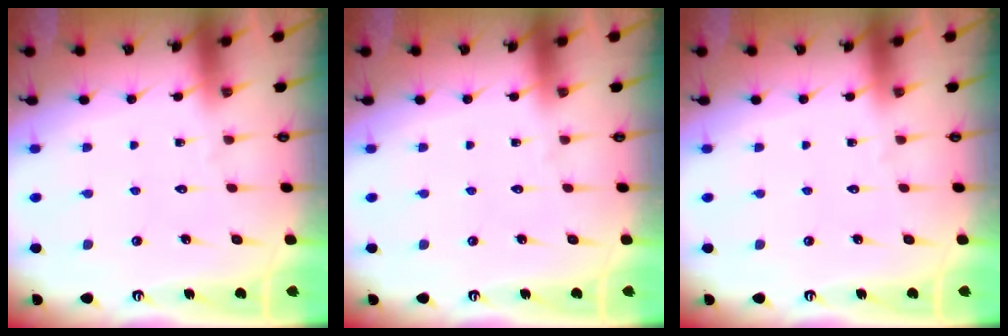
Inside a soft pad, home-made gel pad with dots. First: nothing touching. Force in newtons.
{"total": 0.0}
{"total": 0.0}